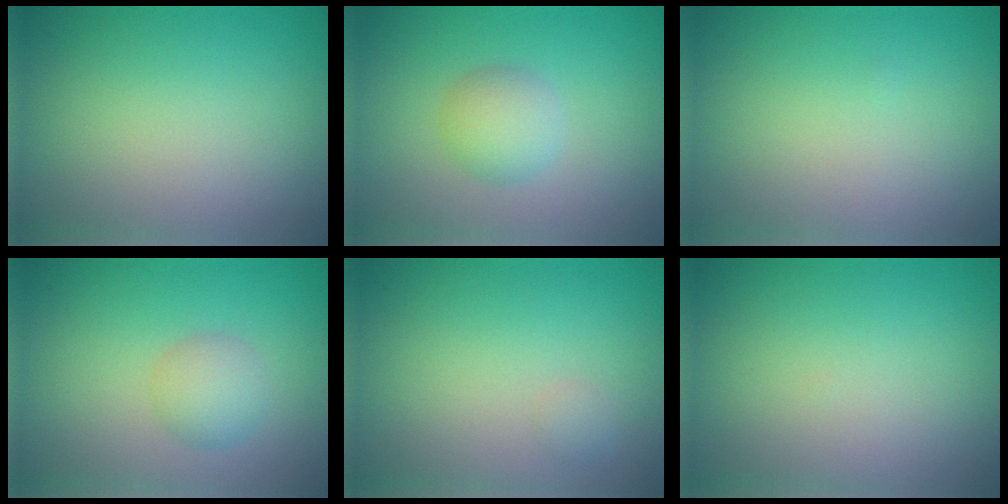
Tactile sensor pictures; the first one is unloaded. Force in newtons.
{"total": 2.7, "press": 2.7, "slide": 0.1}
{"total": 0.0}
{"total": 2.3, "press": 2.3, "slide": 0.0}
{"total": 0.7, "press": 0.7, "slide": 0.0}
{"total": 0.0}